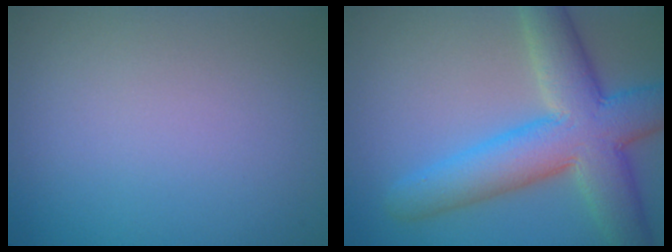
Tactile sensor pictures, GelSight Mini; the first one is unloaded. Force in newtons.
{"total": 8.9, "press": 8.9, "slide": 0.3}